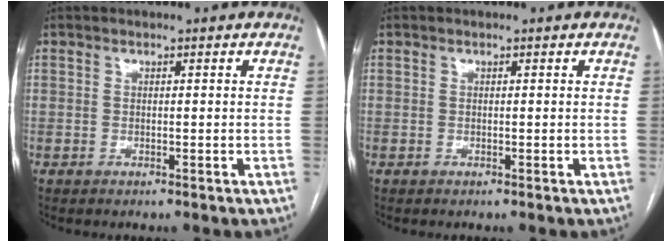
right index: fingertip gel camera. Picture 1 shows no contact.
{"total": 0.0}